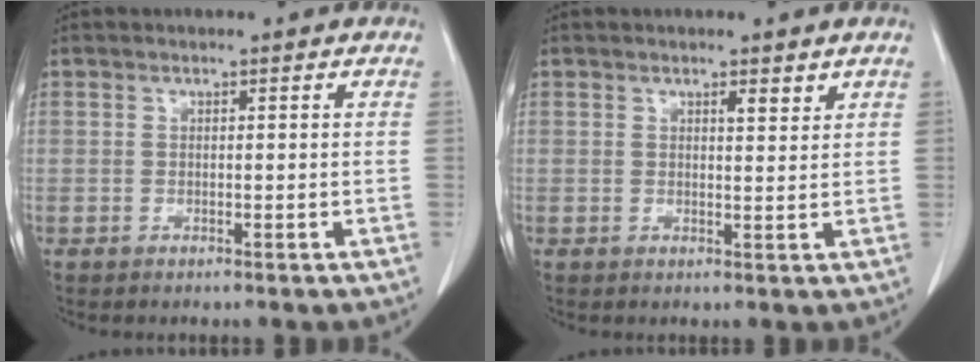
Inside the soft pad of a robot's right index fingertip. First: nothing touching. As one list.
[{"total": 1.6, "force": [1.2, 0.4, 1.0], "torque": [-0.017, -0.006, 0.018]}]